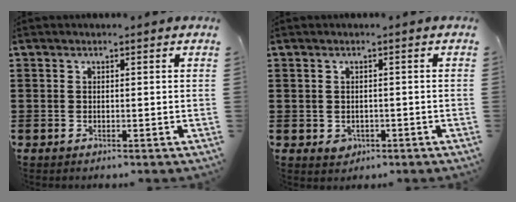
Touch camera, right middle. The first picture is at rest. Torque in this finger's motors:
{"motor_torque": [-0.14, 0.23, 0.11, 0.01]}